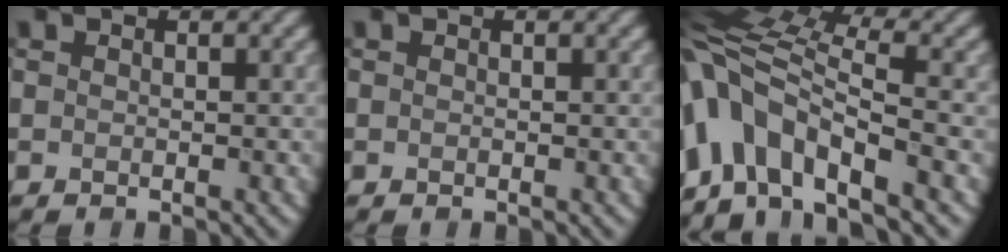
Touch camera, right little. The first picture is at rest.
{"total": 0.0}
{"total": 11.3, "force": [-3.4, 5.8, 9.1], "torque": [-0.188, 0.014, -0.070]}